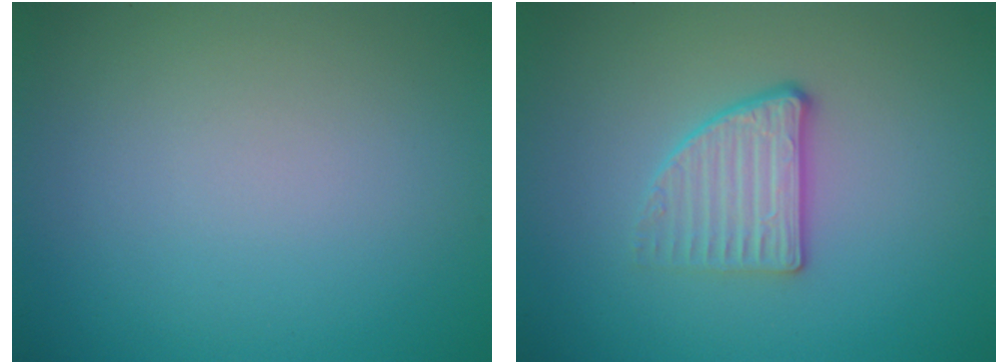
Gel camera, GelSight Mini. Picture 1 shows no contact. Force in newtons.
{"total": 2.7, "press": 2.4, "slide": 1.2}